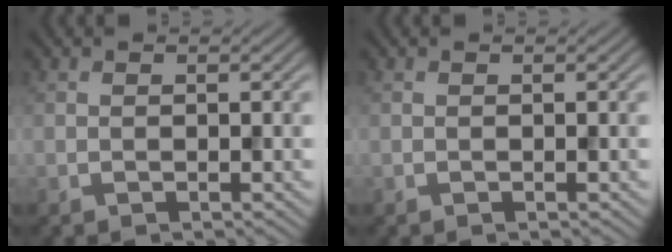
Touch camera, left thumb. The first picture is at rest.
{"total": 0.0}